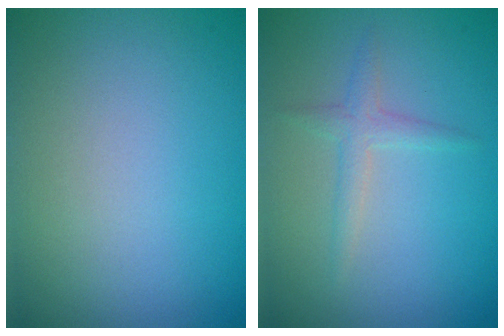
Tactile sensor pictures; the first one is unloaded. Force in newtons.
{"total": 1.5, "press": 1.5, "slide": 0.0}